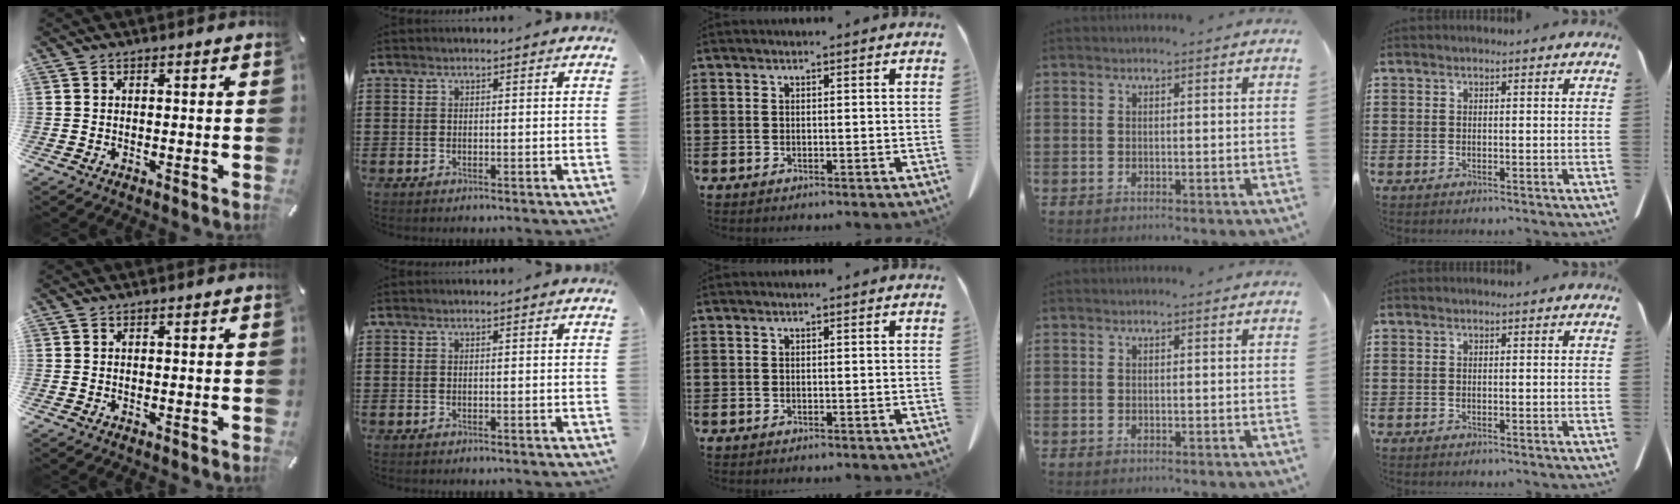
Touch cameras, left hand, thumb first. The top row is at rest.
{}